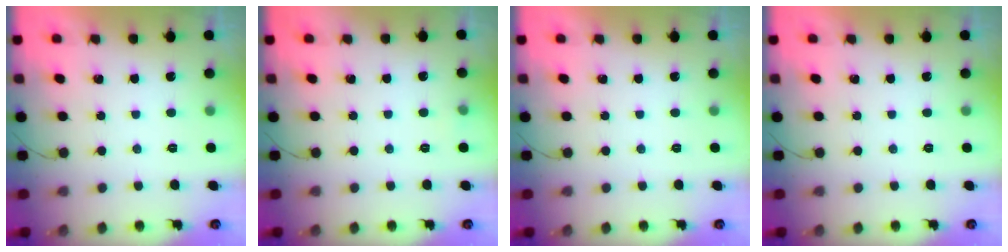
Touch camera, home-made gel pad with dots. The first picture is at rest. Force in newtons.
{"total": 3.6, "press": 3.4, "slide": 1.3}
{"total": 0.0}
{"total": 0.0}